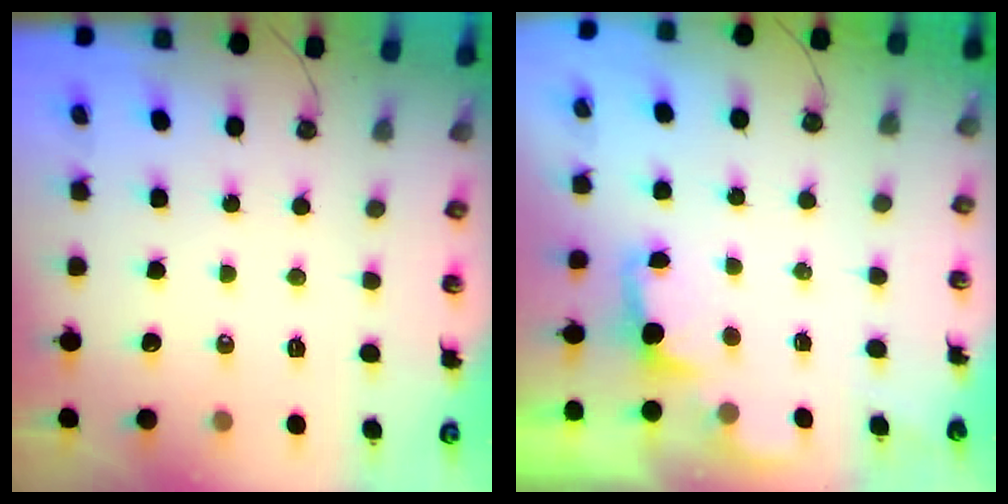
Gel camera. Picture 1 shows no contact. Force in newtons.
{"total": 1.7, "press": 1.5, "slide": 0.9}